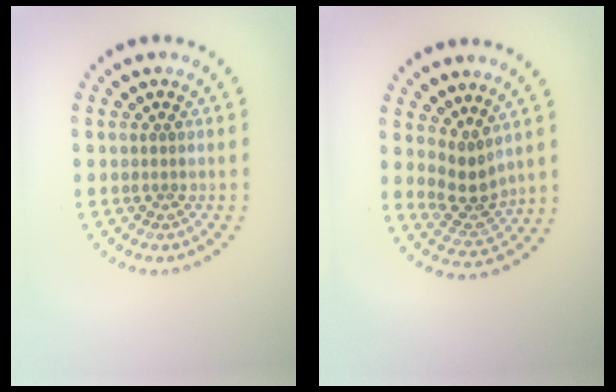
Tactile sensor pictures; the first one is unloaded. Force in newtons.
{"total": 2.8, "press": 2.3, "slide": 1.6}